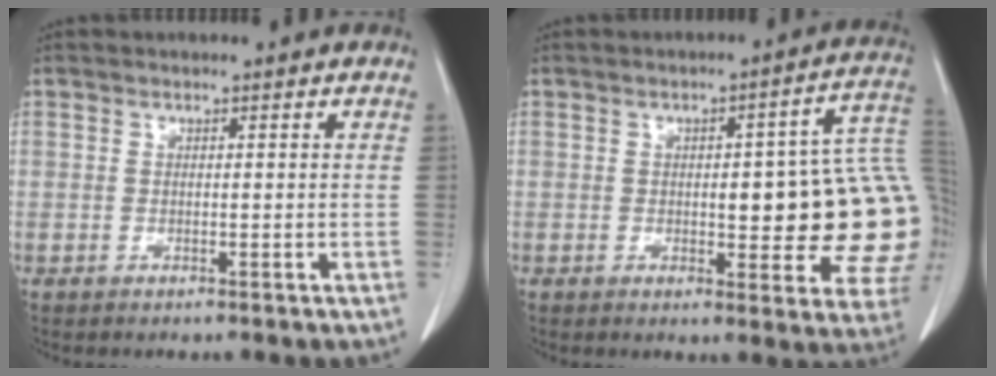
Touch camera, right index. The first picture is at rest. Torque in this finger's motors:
{"motor_torque": [0.93, -0.46, 0.70, 0.06]}